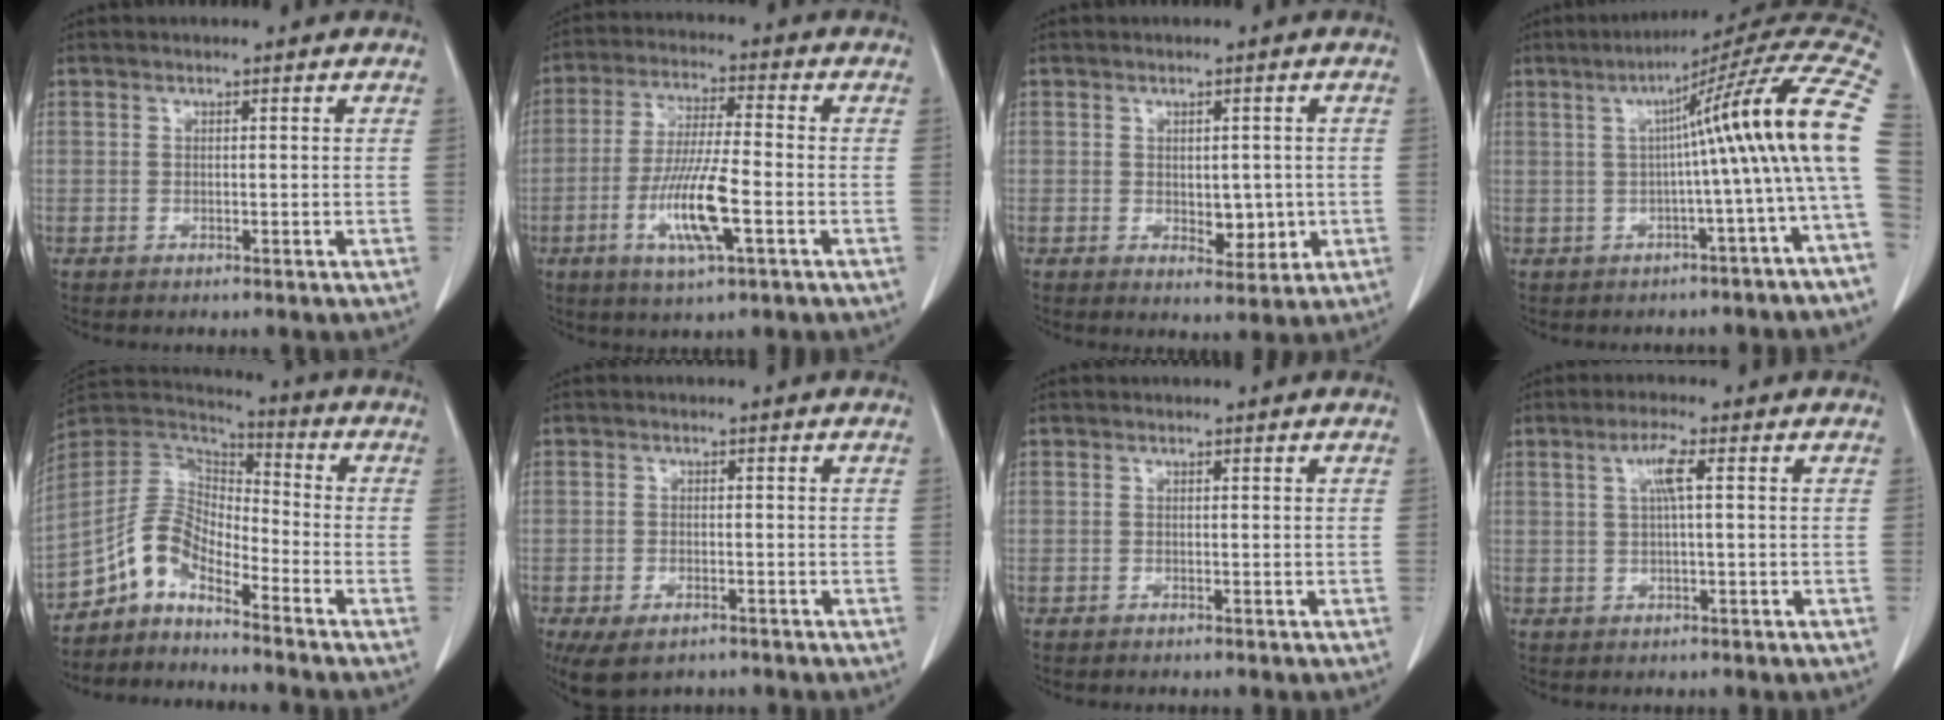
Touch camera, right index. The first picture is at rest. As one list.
[{"total": 10.8, "force": [-3.7, 1.1, 10.1], "torque": [-0.200, -0.013, -0.069]}, {"total": 4.3, "force": [-0.5, 2.5, 3.5], "torque": [-0.040, -0.005, 0.003]}, {"total": 15.5, "force": [0.6, -1.9, 15.4], "torque": [-0.189, 0.036, -0.001]}, {"total": 8.5, "force": [-6.4, 3.1, 4.6], "torque": [-0.101, 0.032, -0.130]}, {"total": 6.3, "force": [-4.2, 3.2, 3.5], "torque": [-0.062, -0.007, -0.065]}, {"total": 0.0}, {"total": 3.3, "force": [0.9, 0.3, 3.2], "torque": [-0.062, 0.007, 0.014]}]